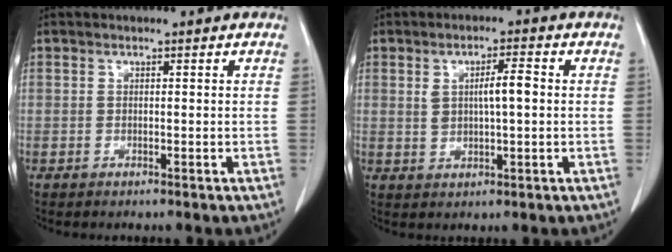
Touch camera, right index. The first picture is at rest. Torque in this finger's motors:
{"motor_torque": [0.16, 0.06, 0.18, 0.07]}